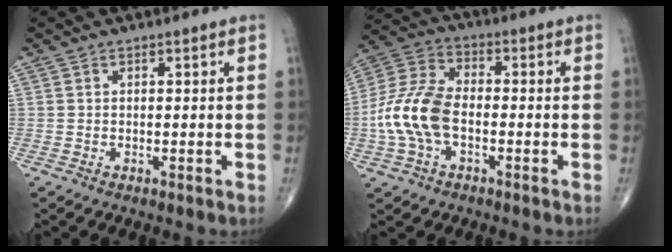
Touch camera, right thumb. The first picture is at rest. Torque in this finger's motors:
{"motor_torque": [-0.01, 0.82, 0.83, -0.51, 0.41]}